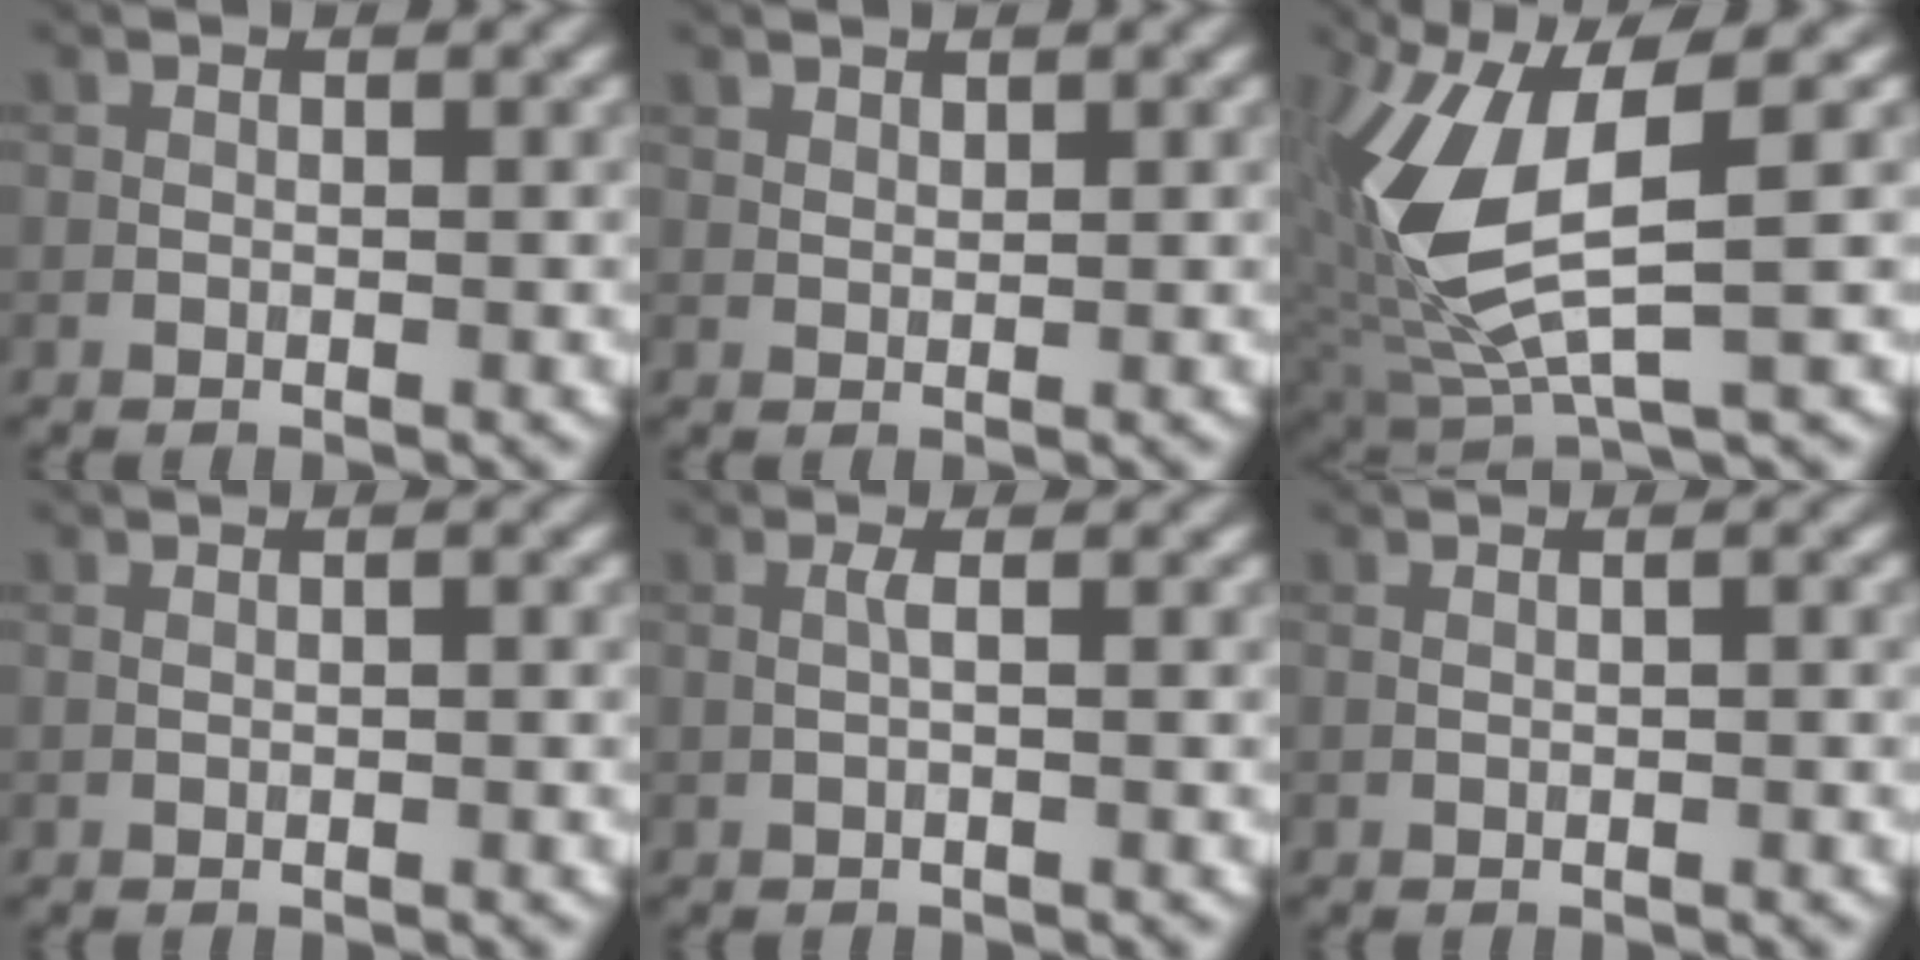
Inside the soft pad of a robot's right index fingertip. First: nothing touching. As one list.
[{"total": 1.1, "force": [1.0, 0.4, 0.3], "torque": [-0.012, -0.001, 0.022]}, {"total": 8.9, "force": [1.3, 3.5, 8.1], "torque": [-0.195, -0.010, 0.030]}, {"total": 0.7, "force": [0.2, 0.2, 0.6], "torque": [-0.015, -0.001, 0.001]}, {"total": 0.9, "force": [0.1, 0.0, 0.9], "torque": [-0.020, 0.002, -0.001]}, {"total": 1.0, "force": [0.3, 0.3, 0.9], "torque": [-0.016, 0.000, -0.001]}]